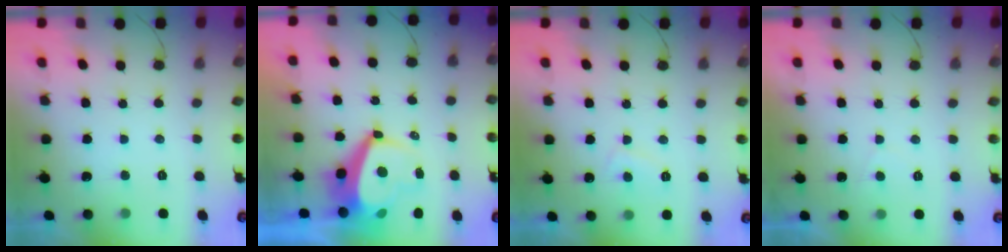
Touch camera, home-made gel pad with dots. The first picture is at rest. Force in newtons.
{"total": 9.5, "press": 9.4, "slide": 1.1}
{"total": 2.9, "press": 2.9, "slide": 0.5}
{"total": 1.0, "press": 0.8, "slide": 0.6}